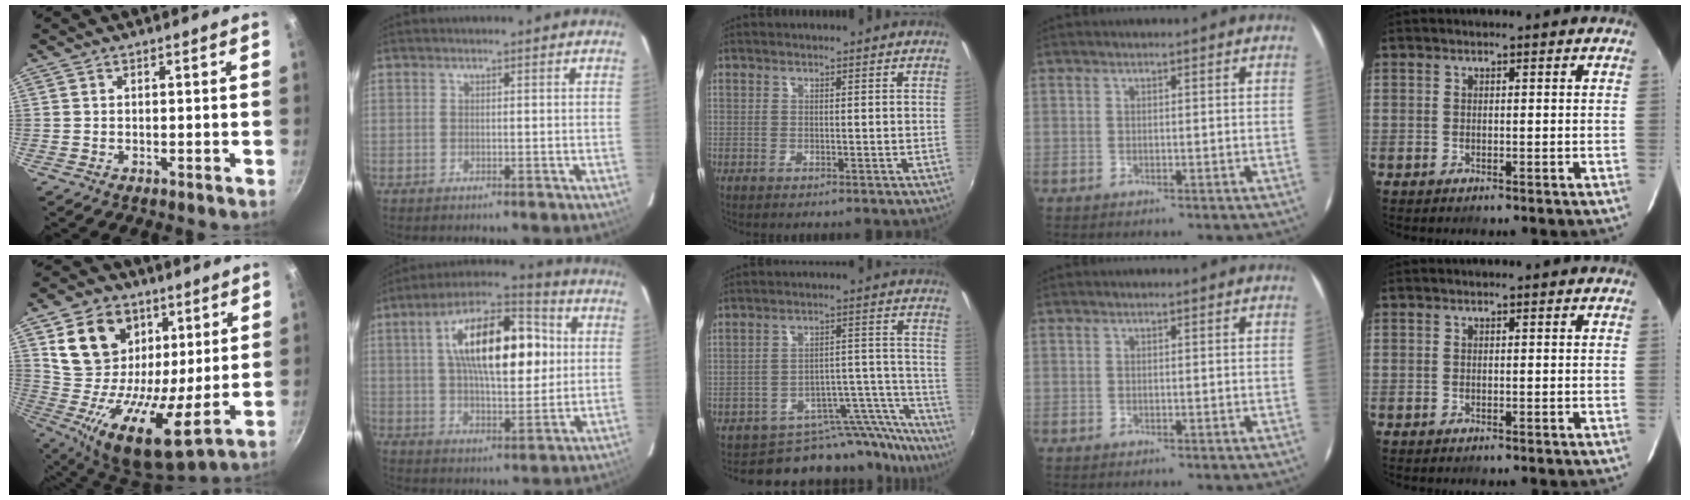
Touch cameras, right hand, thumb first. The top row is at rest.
{"thumb": {"total": 19.9, "force": [7.8, 13.9, 11.9], "torque": [-0.203, -0.038, 0.134]}, "index": {"total": 20.1, "force": [4.2, 8.7, 17.6], "torque": [-0.293, 0.035, 0.063]}, "middle": {"total": 19.1, "force": [-18.1, 5.5, 2.7], "torque": [-0.021, 0.047, -0.253]}}